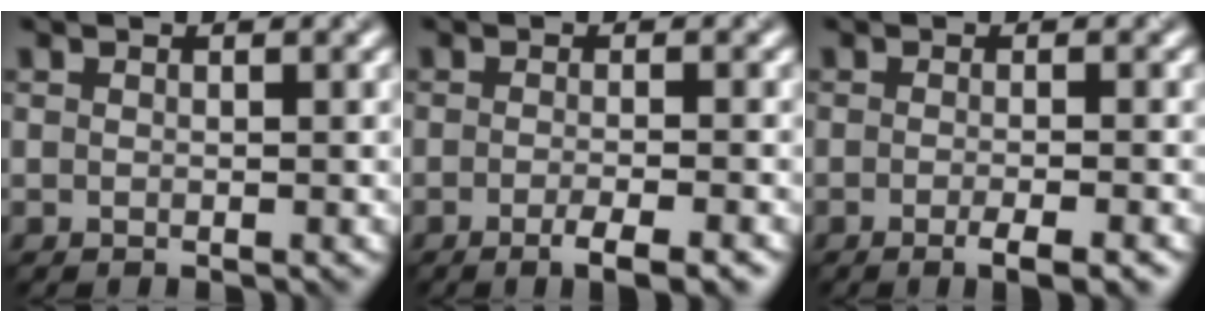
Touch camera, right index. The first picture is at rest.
{"total": 3.3, "force": [-1.7, 0.7, 2.7], "torque": [-0.035, -0.004, -0.033]}
{"total": 3.0, "force": [-1.4, 0.7, 2.5], "torque": [-0.029, -0.003, -0.027]}